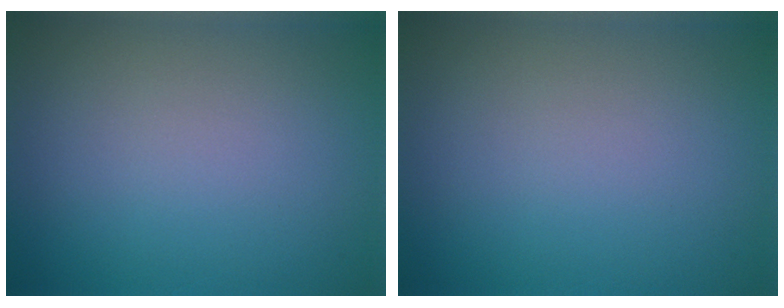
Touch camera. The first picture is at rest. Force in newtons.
{"total": 0.0}